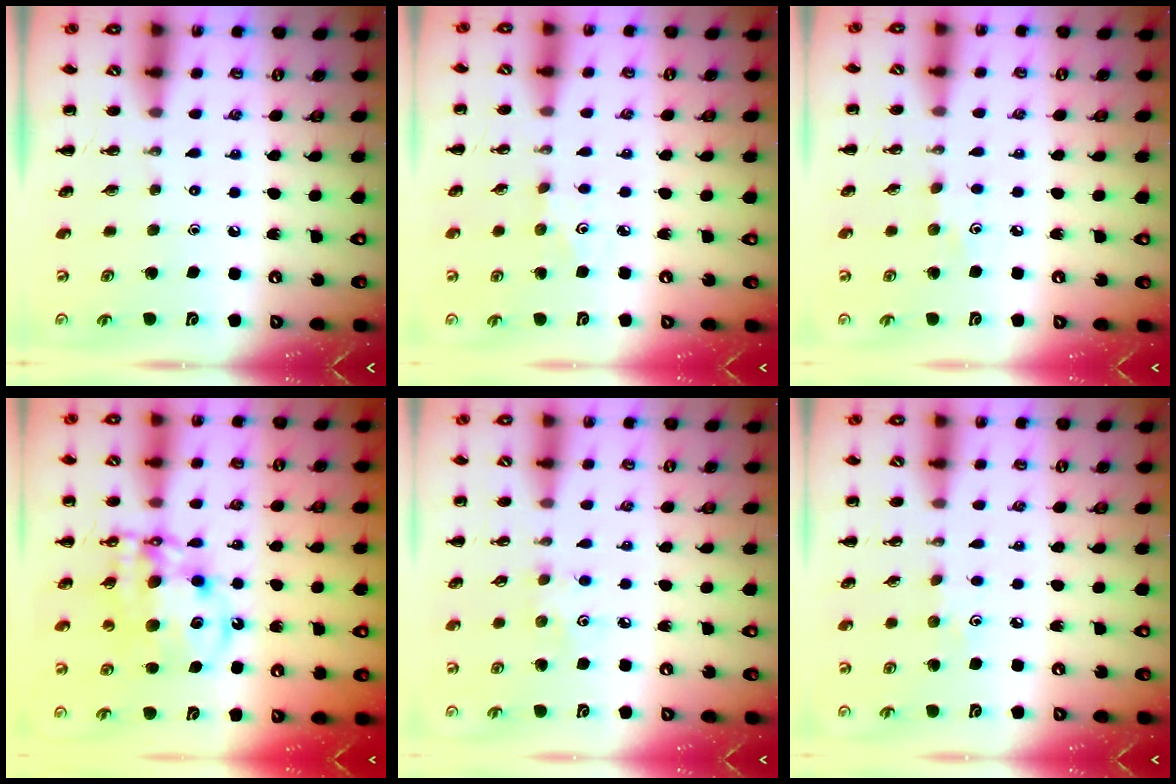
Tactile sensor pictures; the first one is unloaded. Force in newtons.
{"total": 1.8, "press": 1.7, "slide": 0.6}
{"total": 2.9, "press": 2.8, "slide": 0.8}
{"total": 13.3, "press": 12.7, "slide": 3.9}
{"total": 3.4, "press": 3.3, "slide": 0.9}
{"total": 3.5, "press": 3.4, "slide": 1.0}